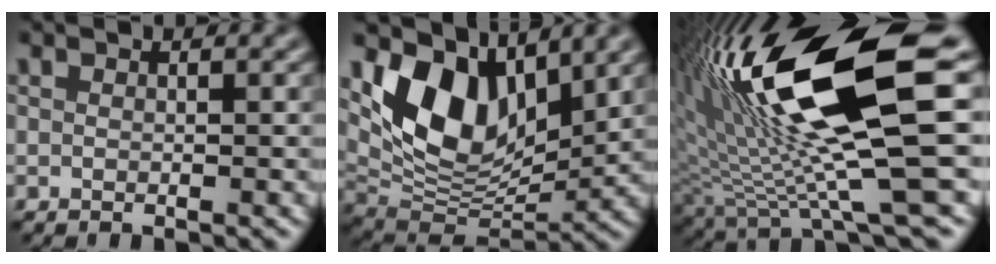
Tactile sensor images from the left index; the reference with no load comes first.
{"total": 9.1, "force": [4.2, 5.4, 6.0], "torque": [-0.116, -0.016, 0.077]}
{"total": 16.2, "force": [4.3, 3.9, 15.1], "torque": [-0.274, -0.006, 0.080]}